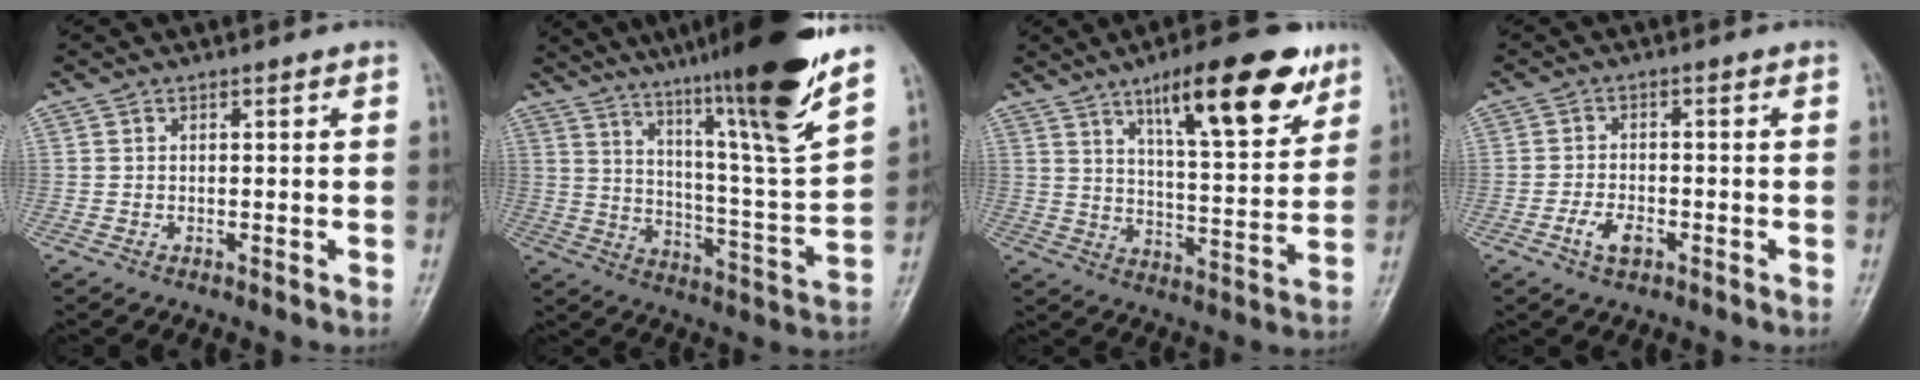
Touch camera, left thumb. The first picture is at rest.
{"total": 24.5, "force": [18.3, 0.3, 16.3], "torque": [-0.234, -0.097, 0.281]}
{"total": 17.9, "force": [10.5, 5.3, 13.5], "torque": [-0.170, -0.047, 0.164]}
{"total": 3.4, "force": [-1.6, 1.9, 2.3], "torque": [-0.044, 0.009, -0.030]}